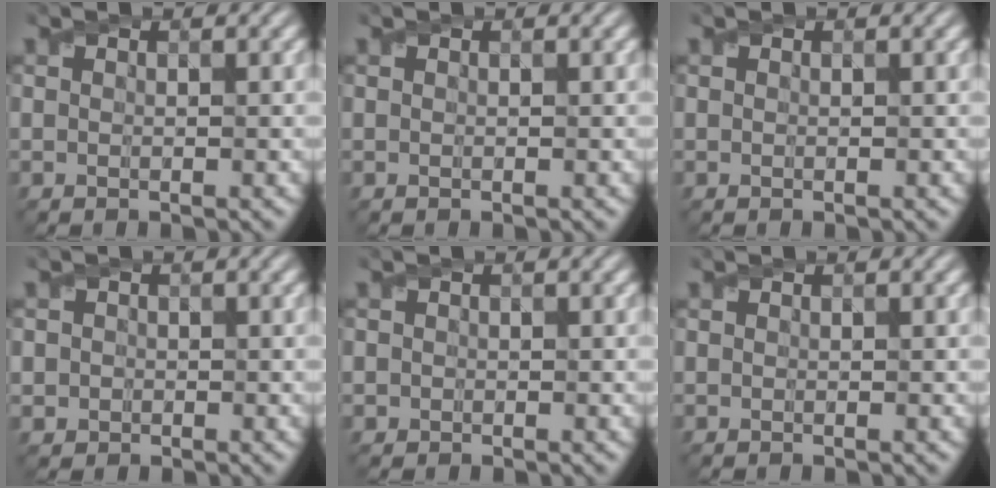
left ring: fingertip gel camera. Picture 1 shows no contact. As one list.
[{"total": 0.0}, {"total": 0.0}, {"total": 1.2, "force": [0.0, 1.2, 0.1], "torque": [0.011, -0.003, -0.001]}, {"total": 0.6, "force": [-0.1, 0.6, 0.0], "torque": [0.005, -0.003, -0.005]}, {"total": 0.0}]